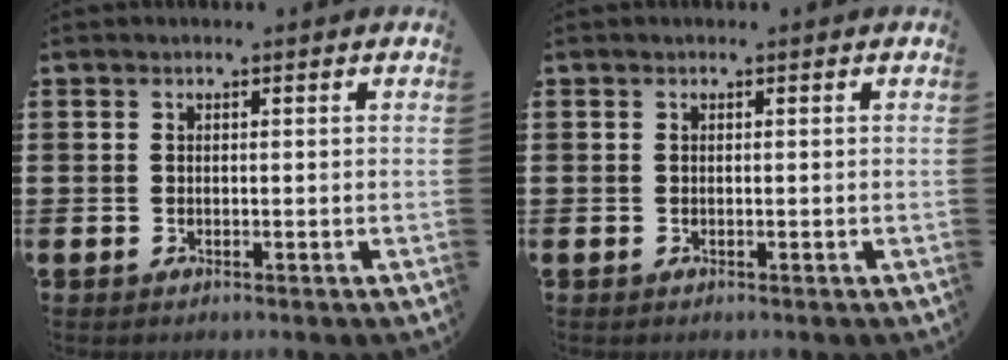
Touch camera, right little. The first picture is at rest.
{"total": 0.0}